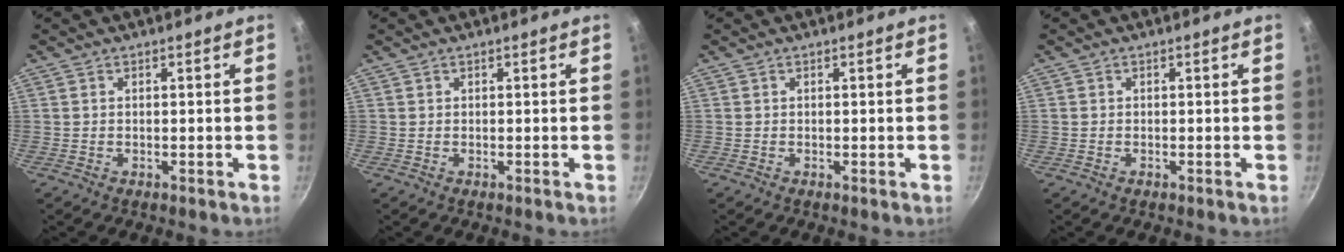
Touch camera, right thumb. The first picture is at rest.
{"total": 0.0}
{"total": 0.0}
{"total": 0.6, "force": [-0.3, 0.4, 0.2], "torque": [-0.003, 0.001, -0.007]}